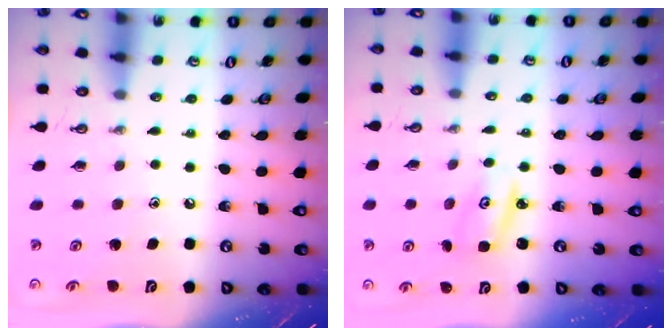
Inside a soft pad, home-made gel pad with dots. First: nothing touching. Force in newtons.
{"total": 2.8, "press": 2.8, "slide": 0.2}